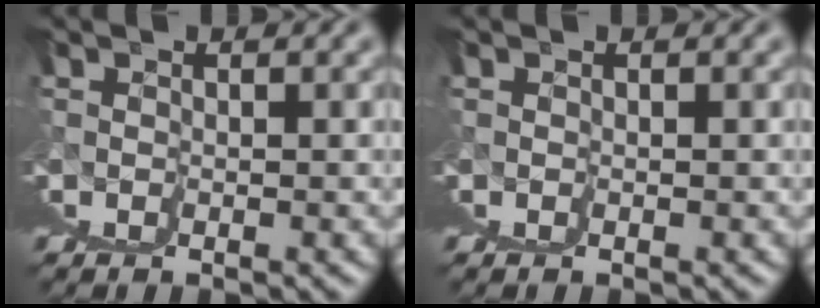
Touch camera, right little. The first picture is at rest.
{"total": 0.0}